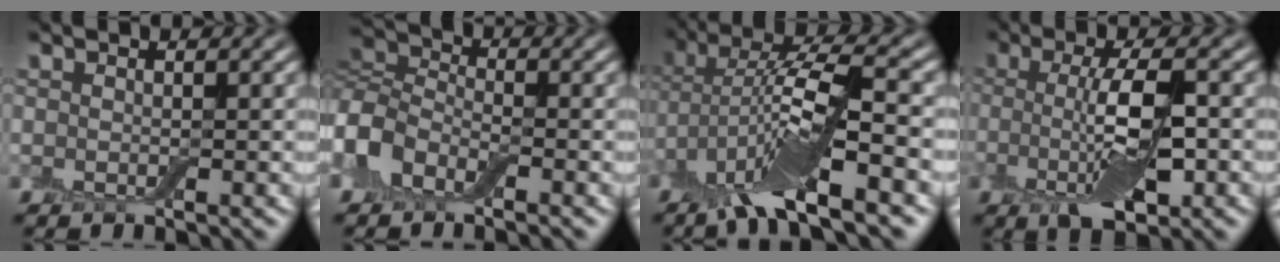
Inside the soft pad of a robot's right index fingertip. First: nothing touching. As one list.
[{"total": 4.4, "force": [-2.0, 3.1, 2.4], "torque": [-0.047, 0.005, -0.057]}, {"total": 9.4, "force": [-3.0, 3.0, 8.3], "torque": [-0.154, 0.016, -0.070]}, {"total": 5.6, "force": [-0.5, 2.0, 5.2], "torque": [-0.099, 0.001, -0.009]}]